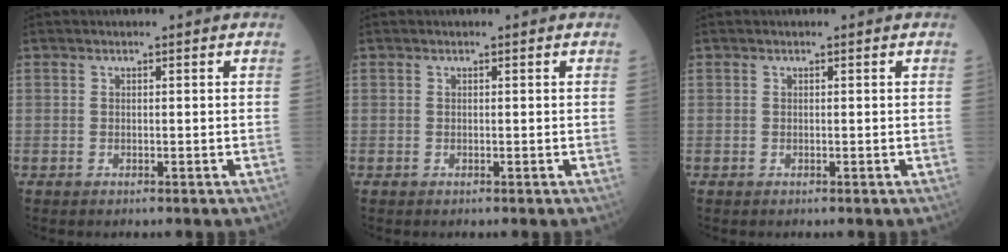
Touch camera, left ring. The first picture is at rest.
{"total": 0.0}
{"total": 0.0}